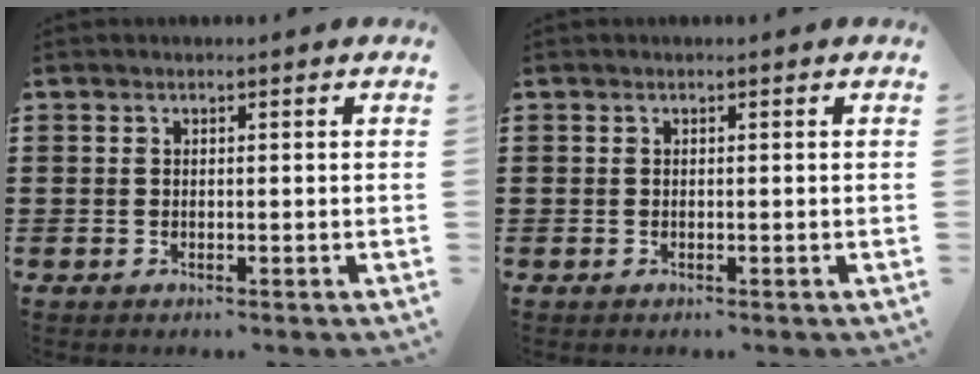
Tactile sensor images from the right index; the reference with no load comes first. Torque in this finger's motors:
{"motor_torque": [2.14, 0.00, -0.02, 0.00]}